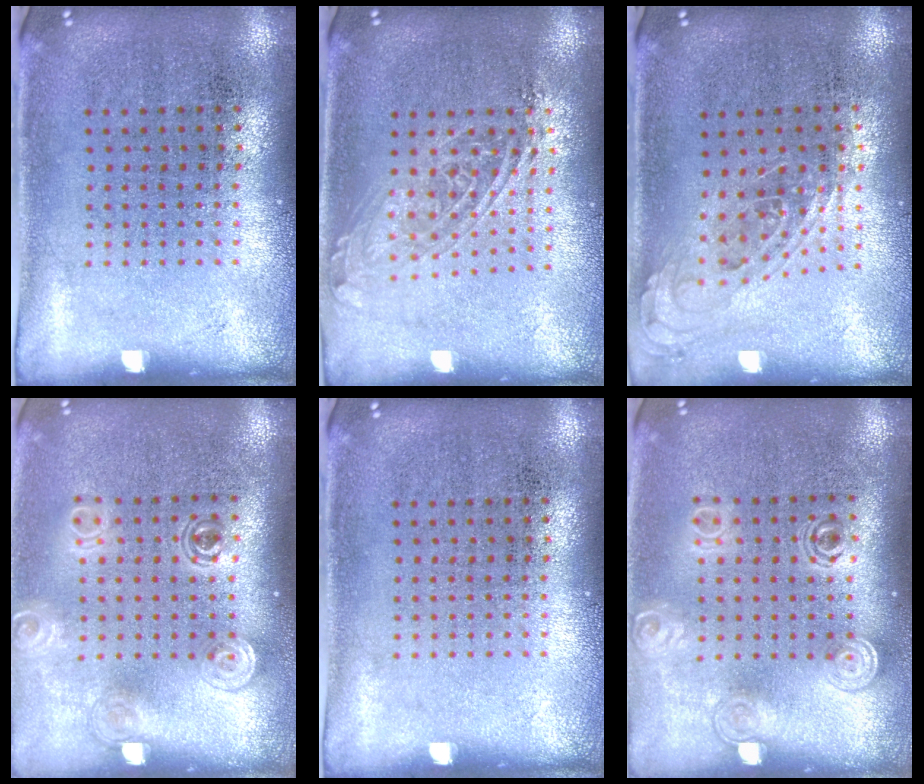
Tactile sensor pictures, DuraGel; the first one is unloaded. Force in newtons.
{"total": 1.6, "press": 1.3, "slide": 0.8}
{"total": 0.8, "press": 0.8, "slide": 0.3}
{"total": 1.5, "press": 1.3, "slide": 0.9}
{"total": 0.0}
{"total": 1.5, "press": 1.3, "slide": 0.9}